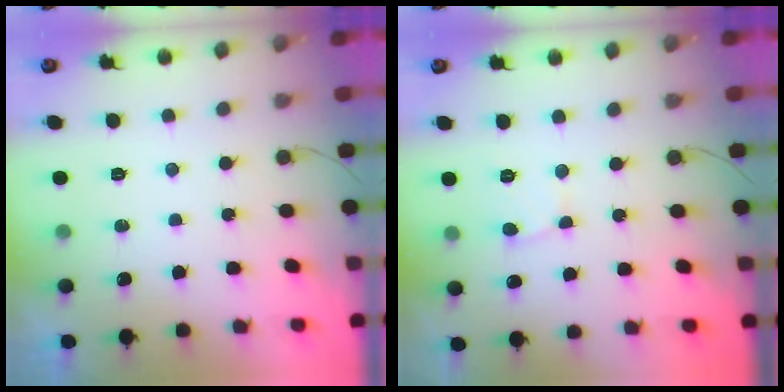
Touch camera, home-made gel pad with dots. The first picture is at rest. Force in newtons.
{"total": 2.6, "press": 2.6, "slide": 0.2}